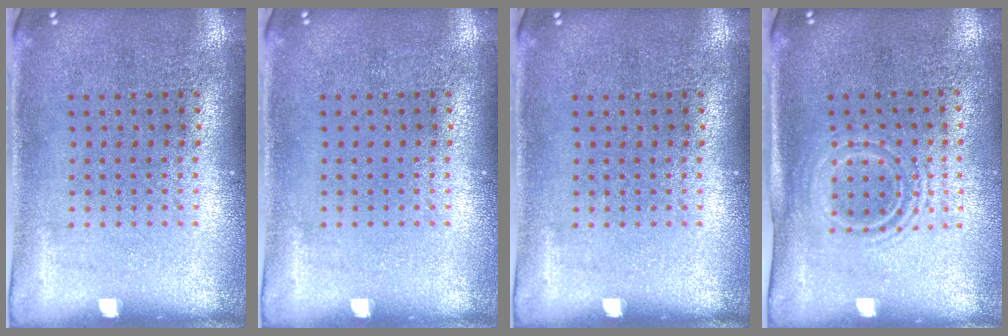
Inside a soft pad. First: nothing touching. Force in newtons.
{"total": 0.0}
{"total": 0.0}
{"total": 1.5, "press": 1.2, "slide": 1.0}